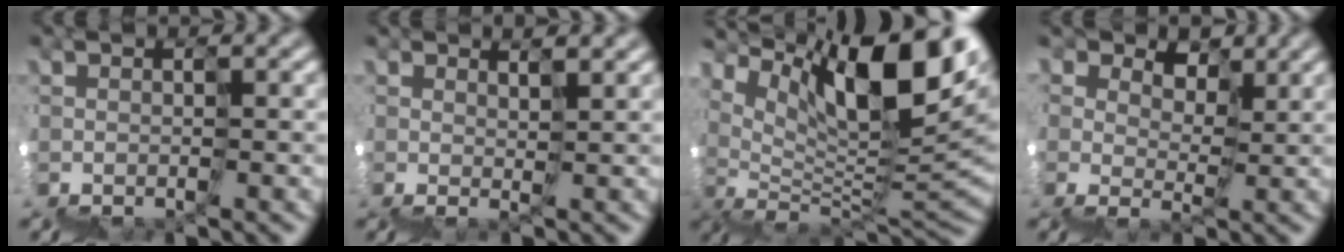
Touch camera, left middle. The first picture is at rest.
{"total": 3.3, "force": [2.4, 0.9, 2.0], "torque": [0.004, 0.020, 0.044]}
{"total": 12.3, "force": [8.3, 2.3, 8.8], "torque": [-0.141, 0.034, 0.154]}
{"total": 3.9, "force": [3.1, 2.3, 0.3], "torque": [0.010, 0.018, 0.062]}